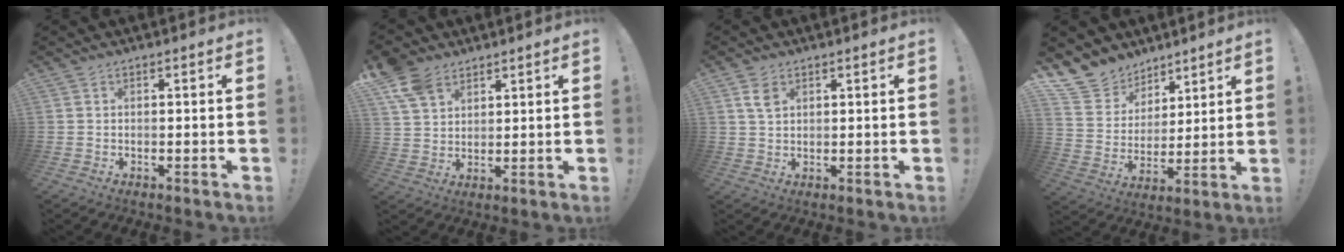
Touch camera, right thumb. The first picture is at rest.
{"total": 9.2, "force": [6.1, 5.7, 3.7], "torque": [-0.071, -0.028, 0.122]}
{"total": 3.9, "force": [1.8, 2.4, 2.6], "torque": [-0.035, -0.005, 0.031]}
{"total": 11.9, "force": [8.9, 7.7, 1.7], "torque": [-0.048, -0.070, 0.176]}